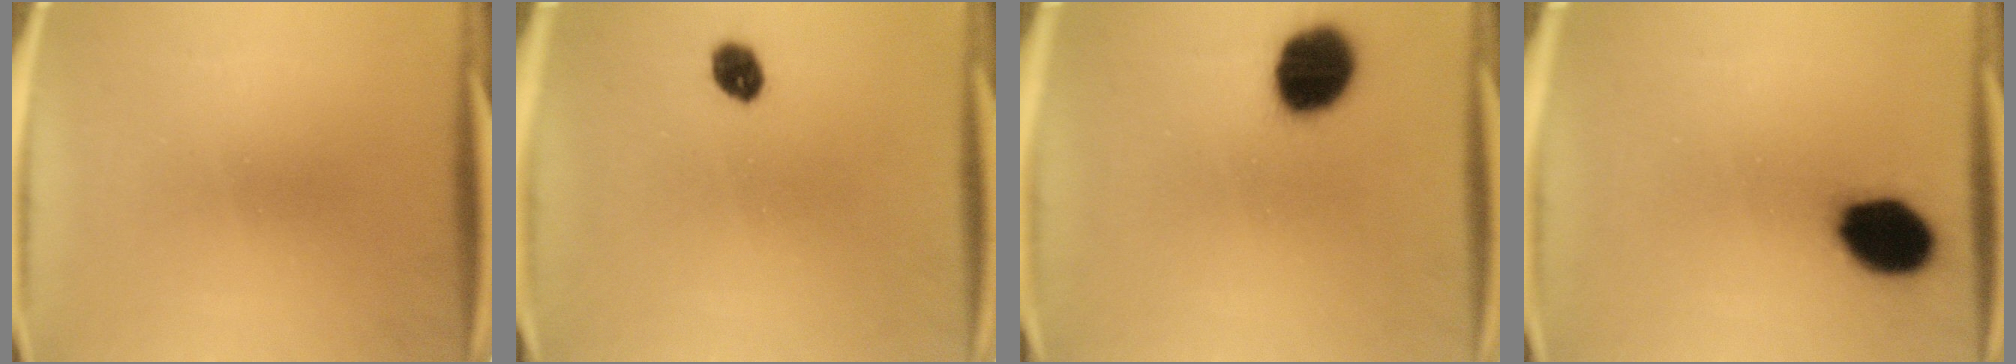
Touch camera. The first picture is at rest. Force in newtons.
{"total": 4.0}
{"total": 13.2}
{"total": 13.6}